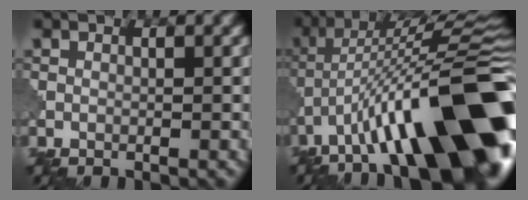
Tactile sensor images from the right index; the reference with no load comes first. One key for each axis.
{"total": 16.2, "fx": -6.9, "fy": 4.2, "fz": 14.1, "tx": -0.201, "ty": 0.038, "tz": -0.107}